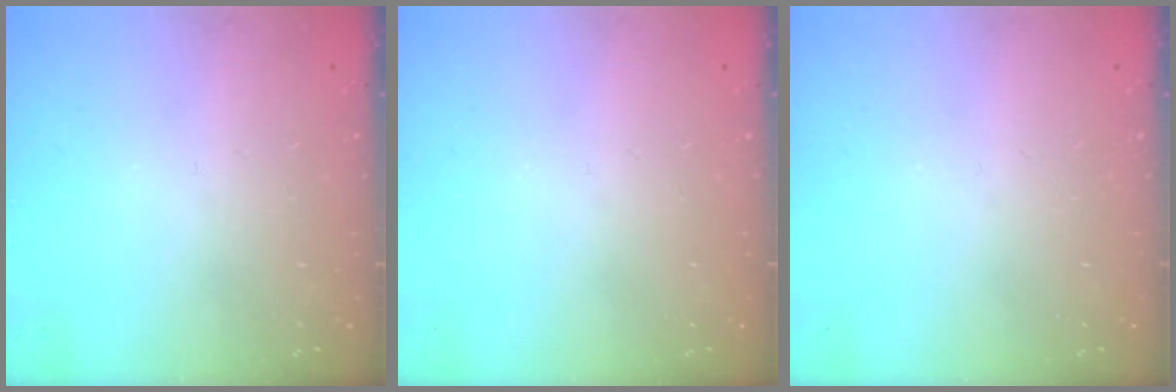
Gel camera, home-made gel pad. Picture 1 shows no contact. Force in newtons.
{"total": 0.0}
{"total": 0.0}